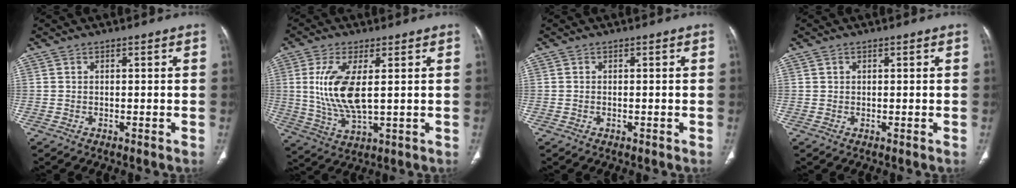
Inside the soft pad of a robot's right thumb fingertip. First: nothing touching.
{"total": 11.2, "force": [1.7, 4.4, 10.1], "torque": [-0.219, -0.019, 0.041]}
{"total": 0.0}
{"total": 0.5, "force": [0.2, 0.4, 0.2], "torque": [0.001, 0.000, 0.004]}